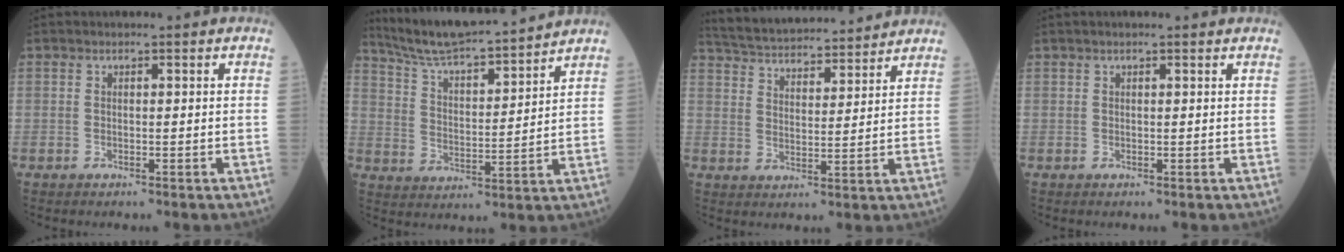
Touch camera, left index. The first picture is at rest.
{"total": 15.6, "force": [14.4, 0.6, 5.8], "torque": [-0.108, 0.011, 0.241]}
{"total": 17.9, "force": [16.8, 2.7, 5.7], "torque": [-0.105, 0.036, 0.258]}
{"total": 2.5, "force": [2.1, 0.2, 1.2], "torque": [-0.015, 0.024, 0.027]}